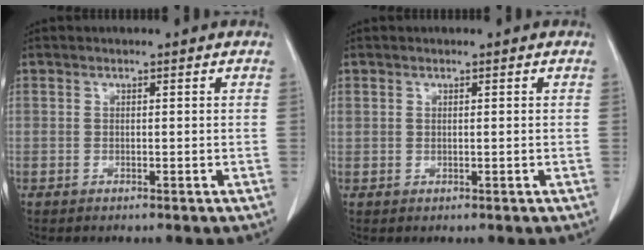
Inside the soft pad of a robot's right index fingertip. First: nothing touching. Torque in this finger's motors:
{"motor_torque": [0.57, 0.03, 0.27, 0.09]}